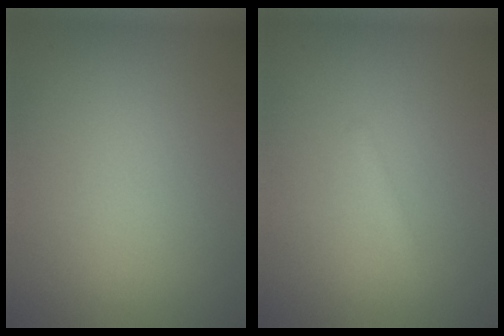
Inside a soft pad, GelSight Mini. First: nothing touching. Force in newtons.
{"total": 0.6, "press": 0.6, "slide": 0.0}